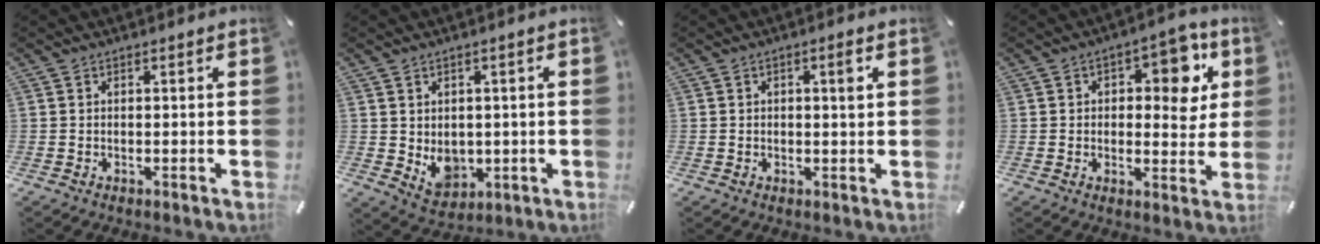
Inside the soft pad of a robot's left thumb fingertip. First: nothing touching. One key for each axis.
{"total": 6.3, "fx": 0.3, "fy": 5.8, "fz": 2.5, "tx": -0.033, "ty": -0.011, "tz": 0.009}
{"total": 2.5, "fx": 0.5, "fy": 0.8, "fz": 2.3, "tx": -0.028, "ty": 0.000, "tz": 0.001}
{"total": 10.5, "fx": 3.3, "fy": 6.1, "fz": 7.9, "tx": -0.084, "ty": -0.014, "tz": 0.047}